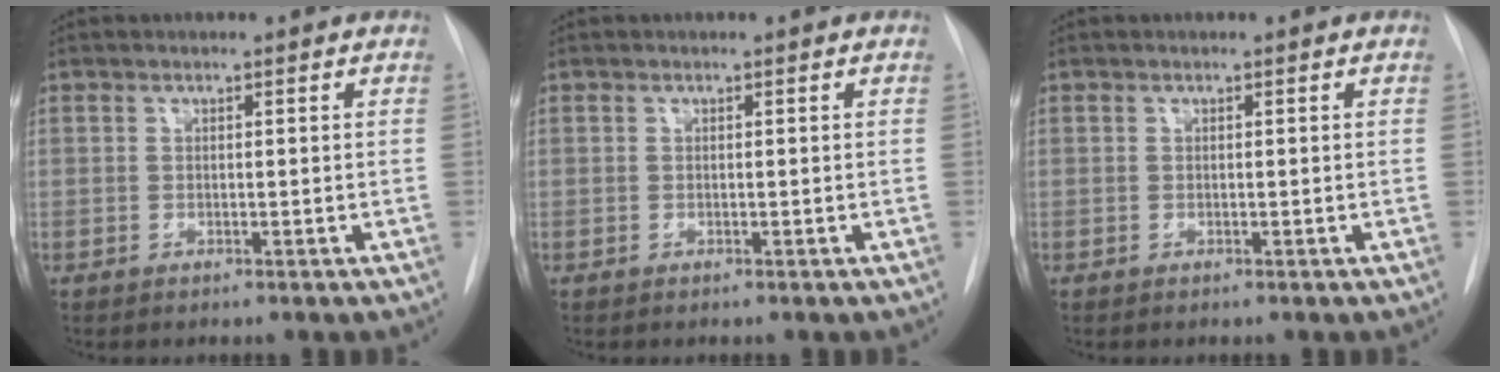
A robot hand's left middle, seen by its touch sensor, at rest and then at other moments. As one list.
[{"total": 0.0}, {"total": 0.0}]